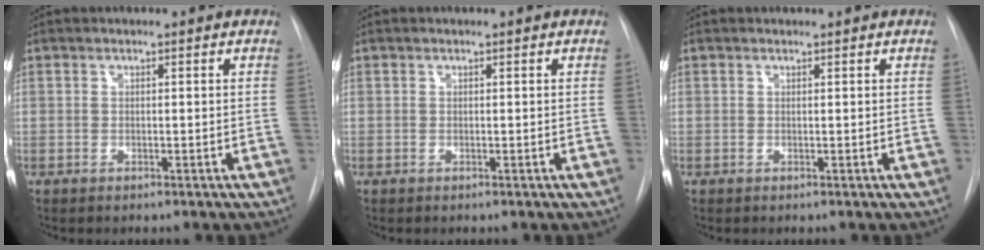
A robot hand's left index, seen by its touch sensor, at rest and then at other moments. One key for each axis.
{"total": 0.0}
{"total": 0.0}